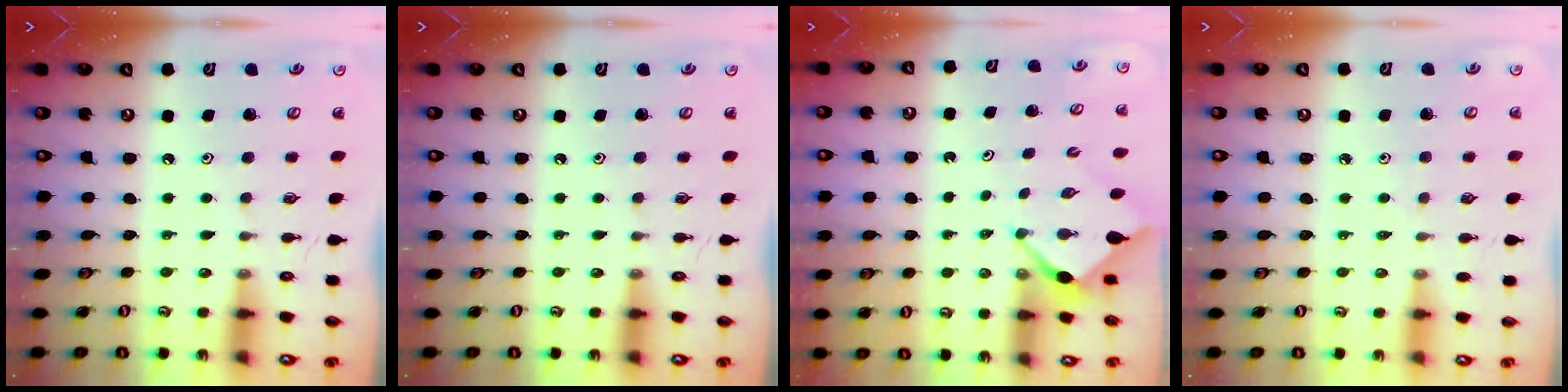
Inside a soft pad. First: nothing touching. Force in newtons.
{"total": 0.0}
{"total": 4.0, "press": 4.0, "slide": 0.4}
{"total": 3.3, "press": 3.3, "slide": 0.6}